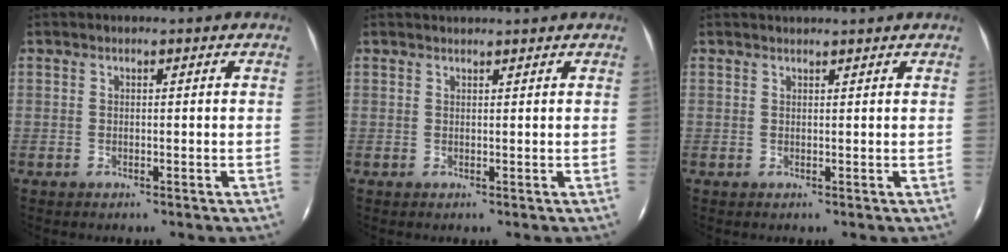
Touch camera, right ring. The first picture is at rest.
{"total": 1.4, "force": [1.4, -0.2, 0.2], "torque": [-0.010, -0.001, 0.020]}
{"total": 1.6, "force": [1.6, -0.2, 0.3], "torque": [-0.012, 0.001, 0.022]}